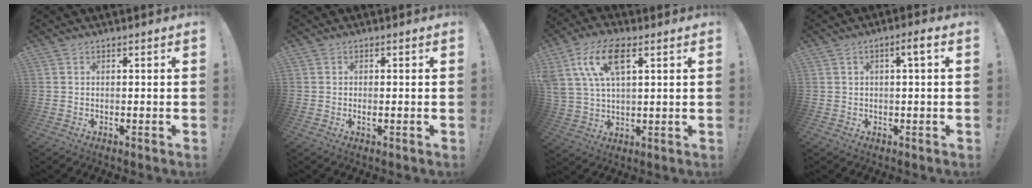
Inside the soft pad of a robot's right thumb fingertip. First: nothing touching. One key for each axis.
{"total": 0.9, "fx": 0.0, "fy": 0.0, "fz": 0.9, "tx": -0.008, "ty": -0.006, "tz": -0.001}
{"total": 13.3, "fx": 5.7, "fy": 6.4, "fz": 10.1, "tx": -0.208, "ty": -0.001, "tz": 0.106}
{"total": 3.2, "fx": 0.3, "fy": 0.3, "fz": 3.2, "tx": -0.048, "ty": 0.000, "tz": -0.001}